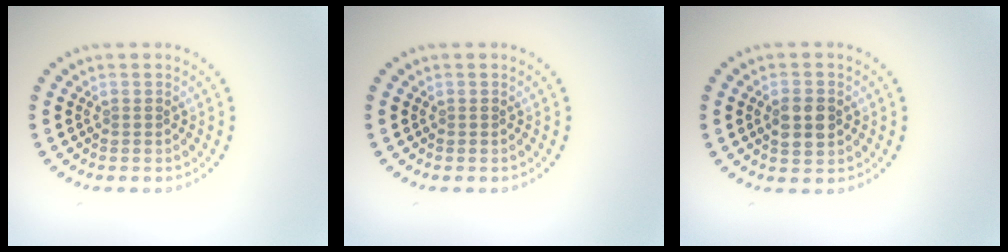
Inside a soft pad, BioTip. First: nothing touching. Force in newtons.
{"total": 0.0}
{"total": 2.5, "press": 2.5, "slide": 0.1}